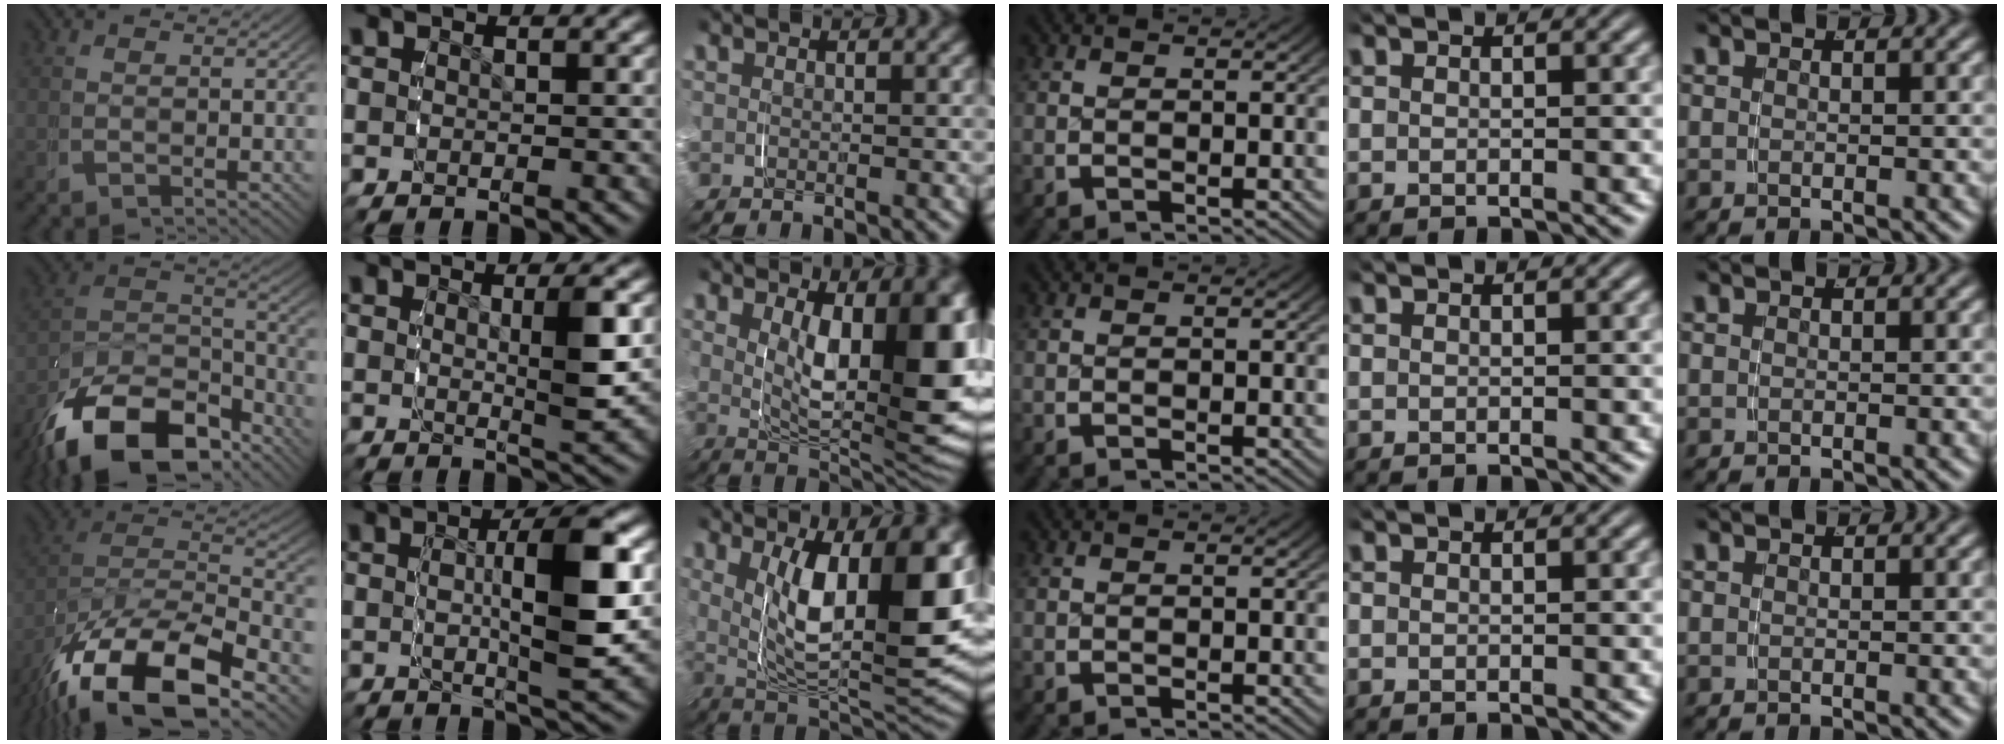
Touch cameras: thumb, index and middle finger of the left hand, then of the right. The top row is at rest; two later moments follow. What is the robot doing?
{"motion": "grasp_and_lifting", "object": "phone"}